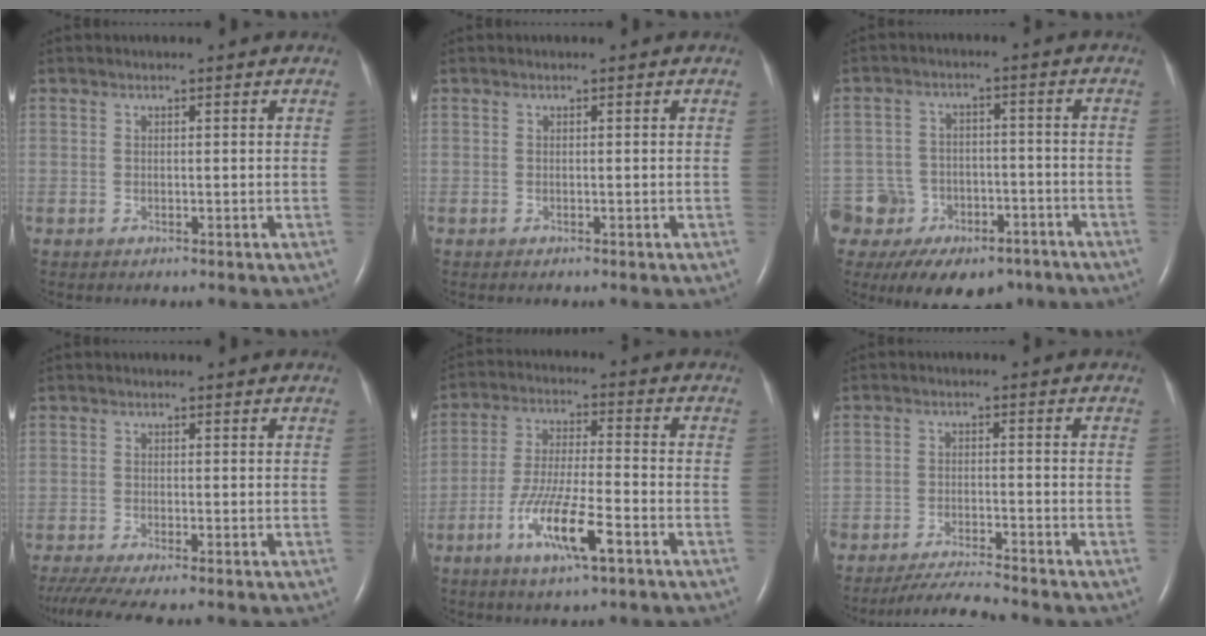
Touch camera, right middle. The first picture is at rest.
{"total": 0.0}
{"total": 13.1, "force": [-8.3, 9.1, 4.4], "torque": [-0.075, 0.035, -0.120]}
{"total": 5.9, "force": [-4.7, 0.3, 3.7], "torque": [-0.065, -0.015, -0.082]}
{"total": 10.8, "force": [-5.2, 1.3, 9.4], "torque": [-0.186, -0.013, -0.094]}
{"total": 5.4, "force": [-5.1, -0.9, 1.4], "torque": [-0.026, -0.017, -0.094]}